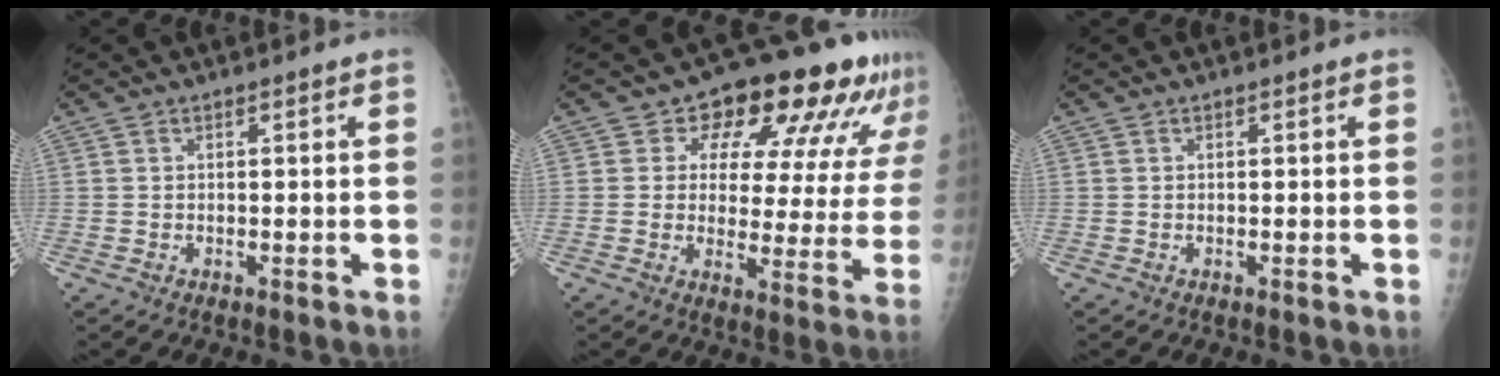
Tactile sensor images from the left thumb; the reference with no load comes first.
{"total": 18.2, "force": [11.1, 9.4, 11.0], "torque": [-0.093, -0.033, 0.131]}
{"total": 0.0}